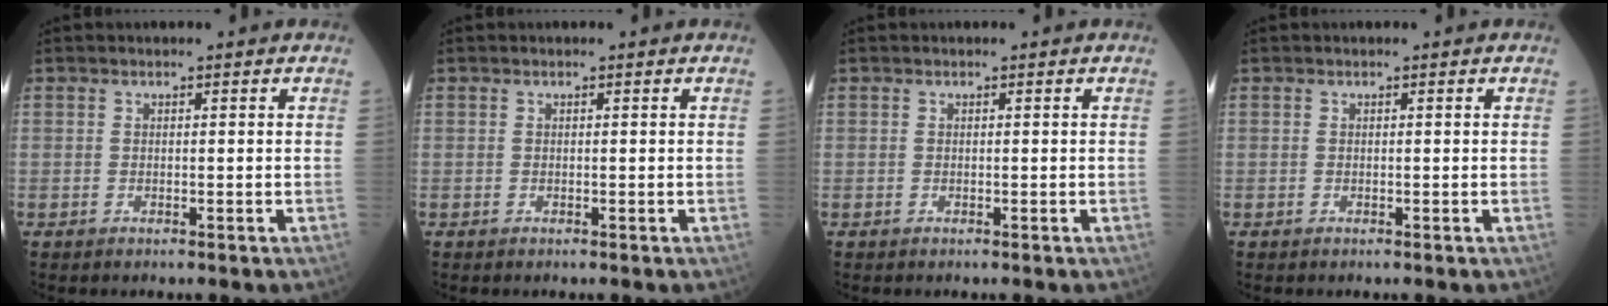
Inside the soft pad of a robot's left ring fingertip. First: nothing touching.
{"total": 0.0}
{"total": 0.0}
{"total": 0.0}